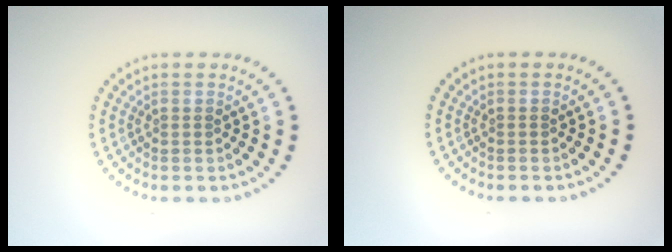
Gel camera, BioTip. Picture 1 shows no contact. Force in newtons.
{"total": 0.0}